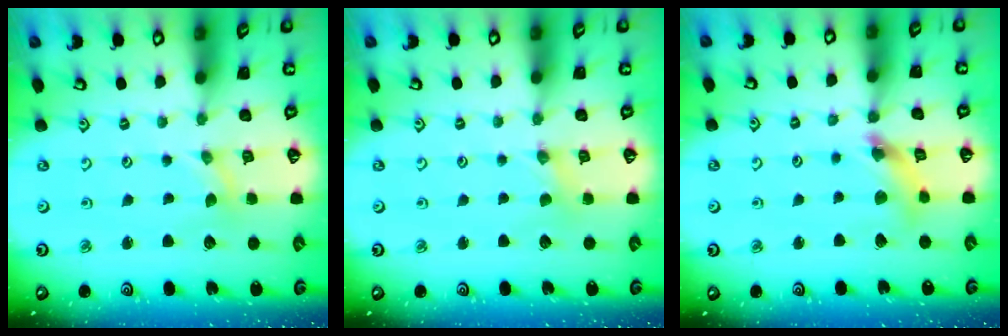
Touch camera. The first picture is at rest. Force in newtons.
{"total": 0.9, "press": 0.8, "slide": 0.2}
{"total": 8.7, "press": 8.6, "slide": 0.9}